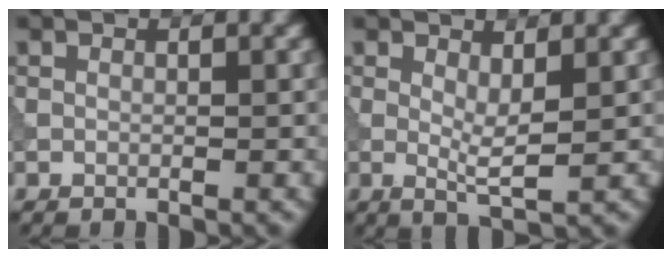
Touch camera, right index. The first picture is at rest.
{"total": 2.5, "force": [0.7, 0.6, 2.4], "torque": [-0.044, -0.008, 0.015]}